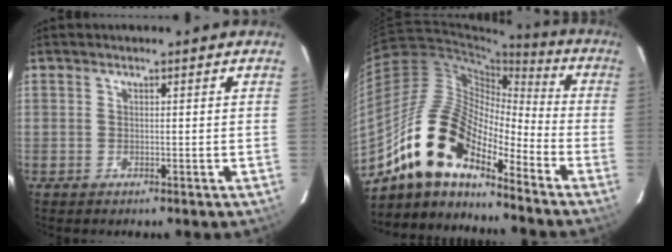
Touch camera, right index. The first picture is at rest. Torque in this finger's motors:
{"motor_torque": [0.73, -0.77, 1.05, 0.21]}